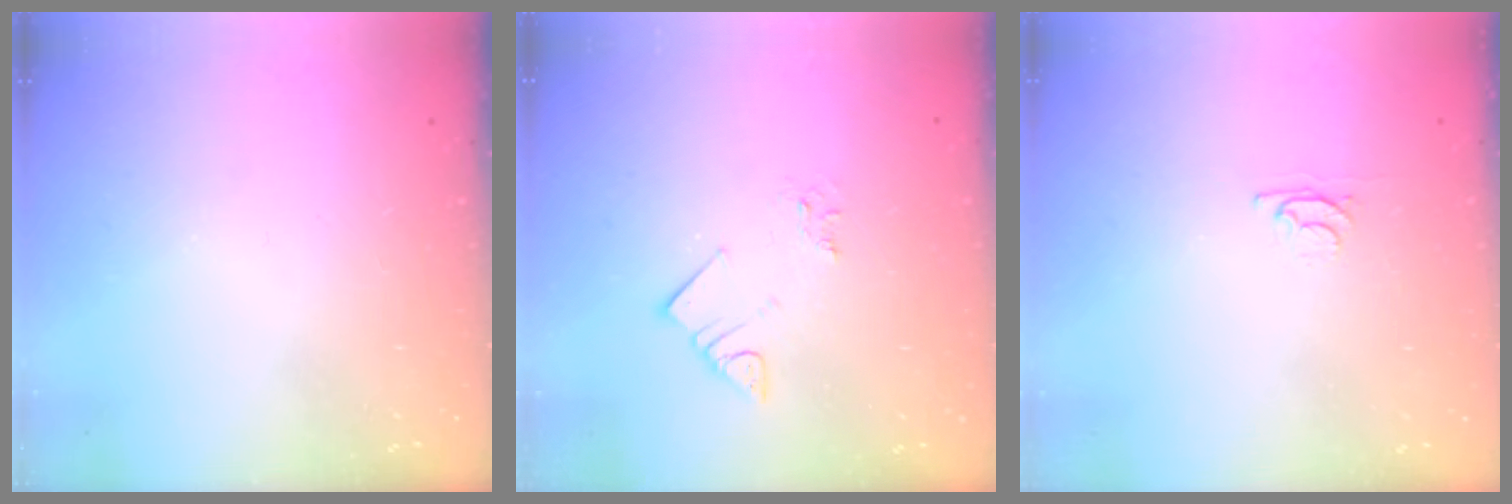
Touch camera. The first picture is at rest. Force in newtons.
{"total": 3.0, "press": 3.0, "slide": 0.0}
{"total": 3.1, "press": 3.0, "slide": 0.4}